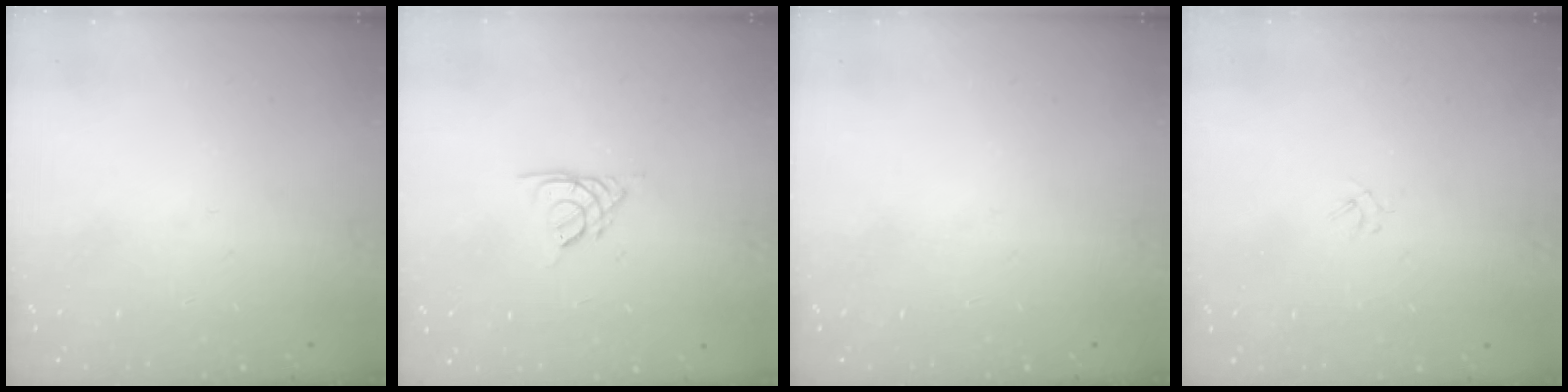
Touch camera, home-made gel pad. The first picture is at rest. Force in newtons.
{"total": 2.7, "press": 2.7, "slide": 0.4}
{"total": 0.0}
{"total": 1.0, "press": 0.9, "slide": 0.4}